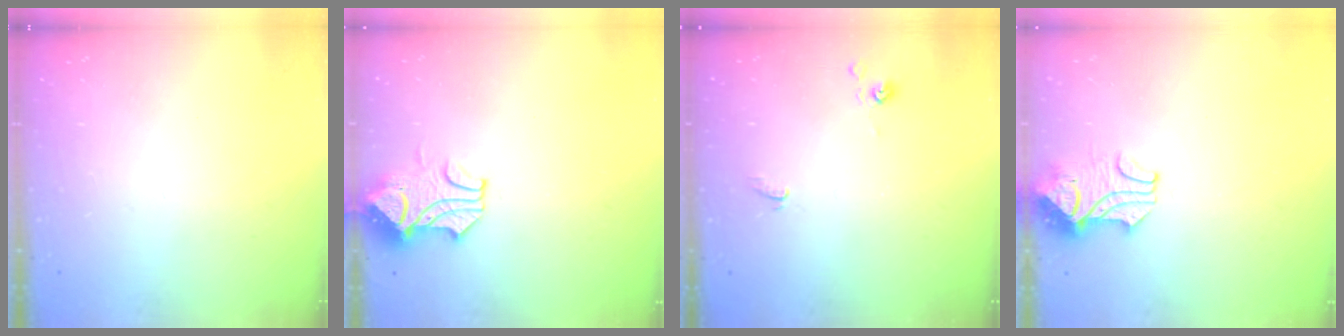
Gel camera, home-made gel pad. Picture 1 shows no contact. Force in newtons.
{"total": 1.0, "press": 0.1, "slide": 1.0}
{"total": 3.8, "press": 3.8, "slide": 0.1}
{"total": 2.2, "press": 2.0, "slide": 1.0}